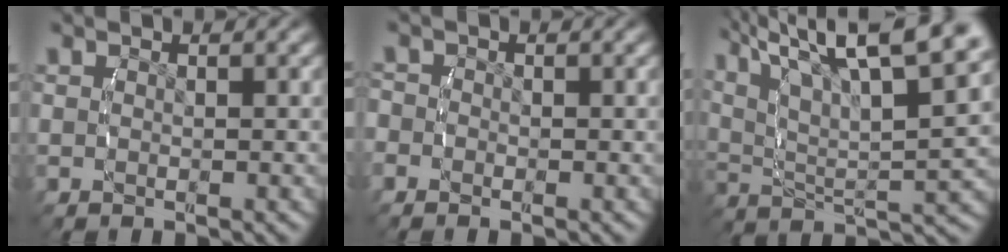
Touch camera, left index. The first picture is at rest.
{"total": 2.9, "force": [-0.6, 2.7, 0.9], "torque": [-0.028, 0.002, -0.024]}
{"total": 10.8, "force": [5.3, 4.9, 8.0], "torque": [-0.139, 0.000, 0.079]}